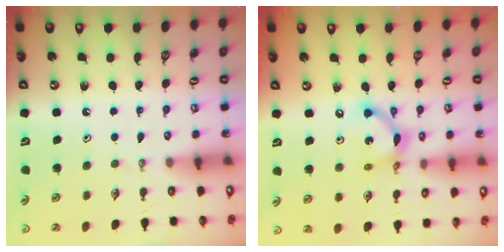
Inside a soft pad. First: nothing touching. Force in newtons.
{"total": 11.5, "press": 11.5, "slide": 0.6}